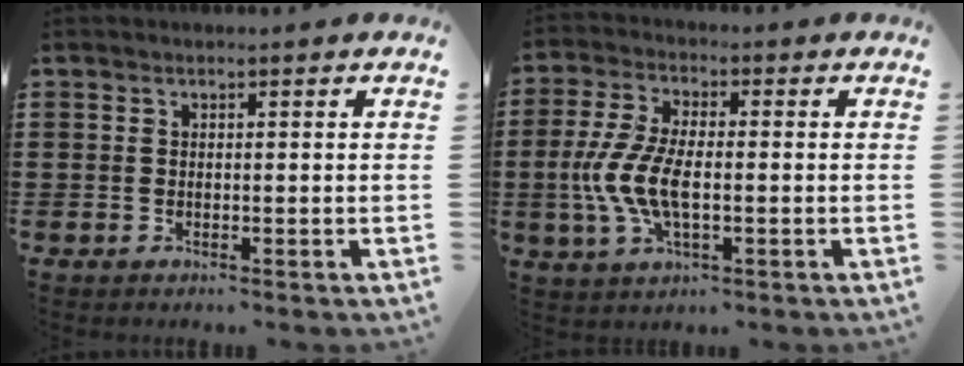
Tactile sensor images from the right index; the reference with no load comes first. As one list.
[{"total": 8.1, "force": [-1.3, 3.5, 7.2], "torque": [-0.174, -0.009, -0.033]}]